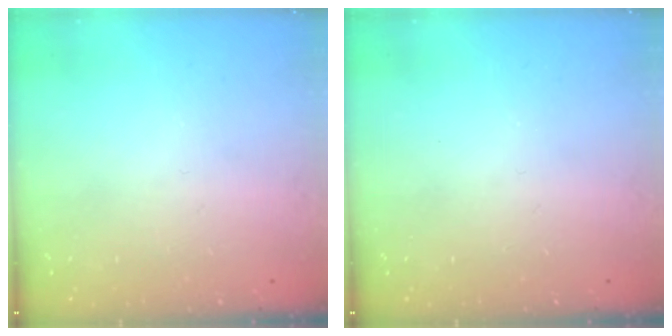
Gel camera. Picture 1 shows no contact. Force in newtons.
{"total": 0.0}